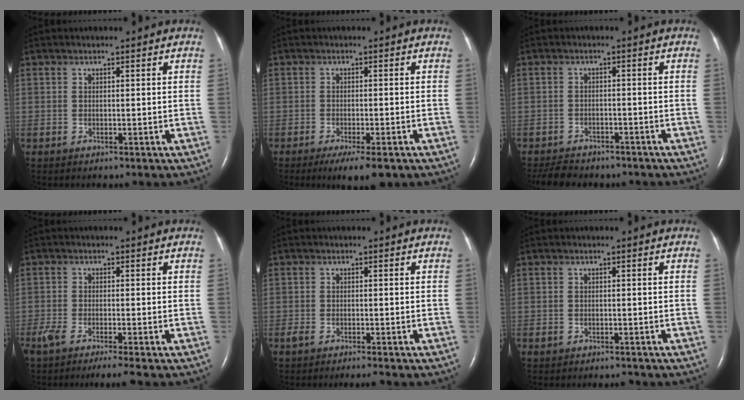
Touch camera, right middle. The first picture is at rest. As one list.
[{"total": 5.6, "force": [-3.8, 0.9, 4.0], "torque": [-0.057, -0.014, -0.052]}, {"total": 7.2, "force": [-6.4, 2.6, 2.2], "torque": [-0.045, -0.006, -0.090]}, {"total": 5.8, "force": [-4.4, 0.0, 3.8], "torque": [-0.063, -0.015, -0.075]}, {"total": 2.4, "force": [-1.9, 0.3, 1.5], "torque": [-0.028, -0.007, -0.031]}, {"total": 1.3, "force": [-1.0, 0.6, 0.5], "torque": [-0.010, 0.000, -0.012]}]